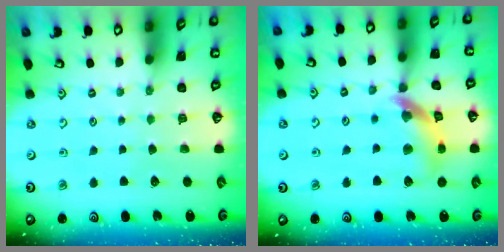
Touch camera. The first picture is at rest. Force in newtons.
{"total": 12.0, "press": 11.9, "slide": 1.6}